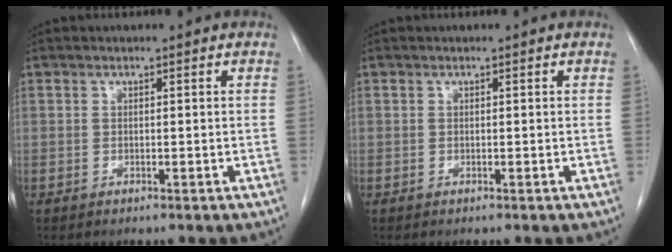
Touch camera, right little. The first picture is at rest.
{"total": 0.0}